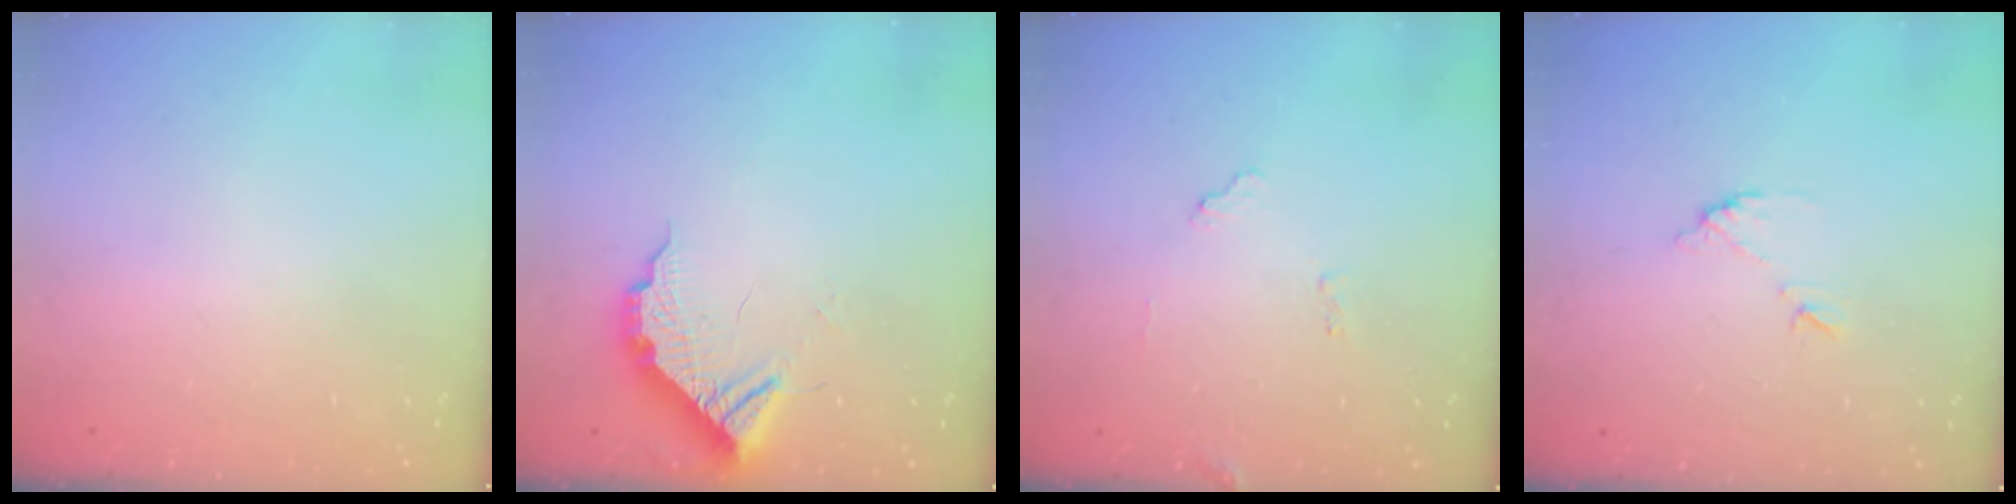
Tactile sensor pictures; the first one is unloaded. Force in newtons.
{"total": 10.4, "press": 10.4, "slide": 0.4}
{"total": 8.5, "press": 8.4, "slide": 0.5}
{"total": 7.6, "press": 7.6, "slide": 0.3}